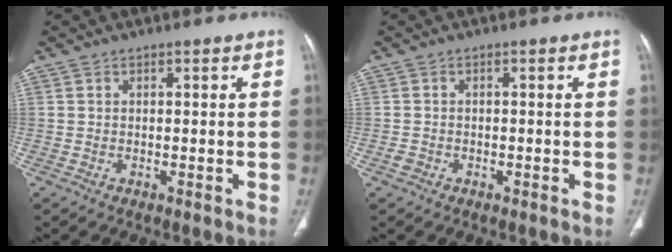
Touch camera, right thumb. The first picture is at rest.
{"total": 1.2, "force": [-0.6, 1.0, 0.4], "torque": [-0.008, 0.005, -0.013]}